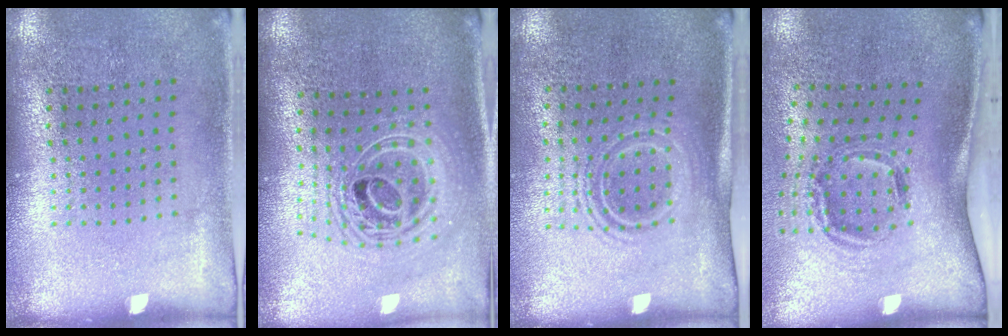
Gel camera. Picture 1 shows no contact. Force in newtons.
{"total": 2.4, "press": 1.8, "slide": 1.6}
{"total": 1.6, "press": 1.2, "slide": 1.0}
{"total": 1.9, "press": 1.3, "slide": 1.5}